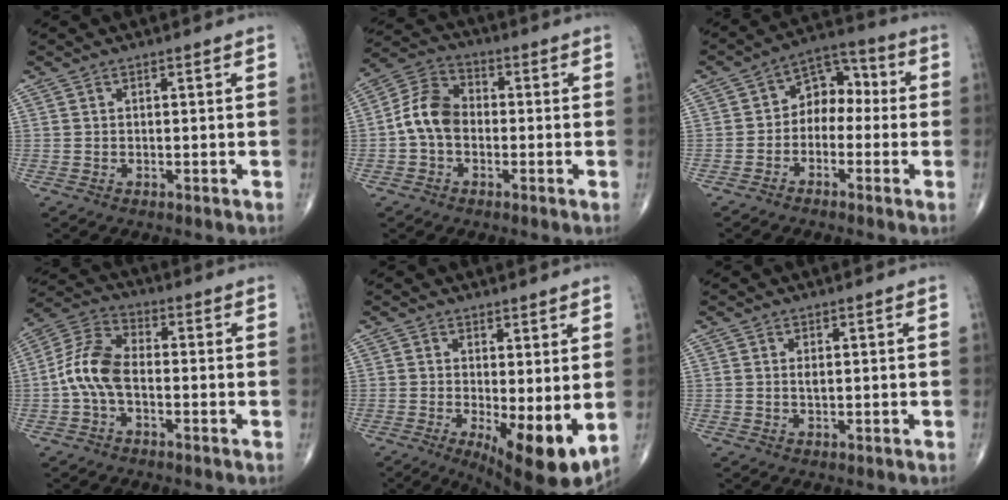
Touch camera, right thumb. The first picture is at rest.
{"total": 8.6, "force": [-1.2, 6.2, 5.9], "torque": [-0.102, 0.029, -0.038]}
{"total": 8.1, "force": [-0.9, 5.8, 5.6], "torque": [-0.051, 0.043, -0.034]}
{"total": 9.2, "force": [-1.6, 5.1, 7.4], "torque": [-0.156, 0.032, -0.042]}
{"total": 10.5, "force": [-1.2, 3.4, 9.8], "torque": [-0.145, -0.028, -0.008]}
{"total": 1.0, "force": [0.2, 0.4, 0.9], "torque": [-0.017, -0.002, 0.005]}